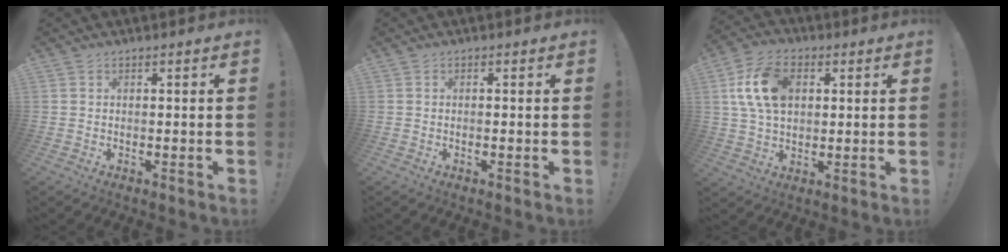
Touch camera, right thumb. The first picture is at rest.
{"total": 0.6, "force": [-0.5, -0.1, 0.4], "torque": [-0.008, 0.000, -0.009]}
{"total": 14.9, "force": [3.5, 10.0, 10.5], "torque": [-0.185, 0.008, 0.067]}